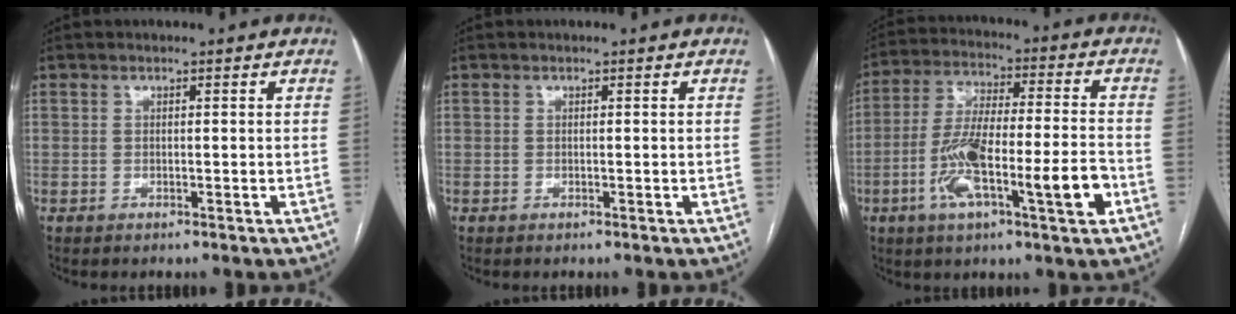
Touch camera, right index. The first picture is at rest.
{"total": 0.0}
{"total": 15.4, "force": [-5.2, 1.9, 14.4], "torque": [-0.260, 0.004, -0.088]}